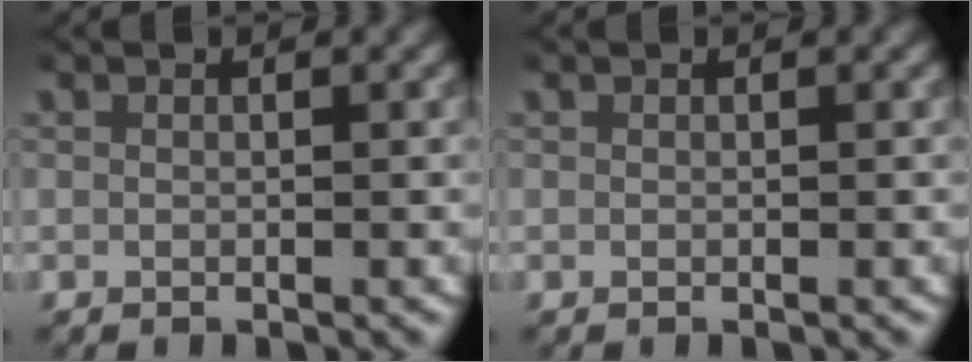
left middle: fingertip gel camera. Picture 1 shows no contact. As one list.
[{"total": 0.0}]